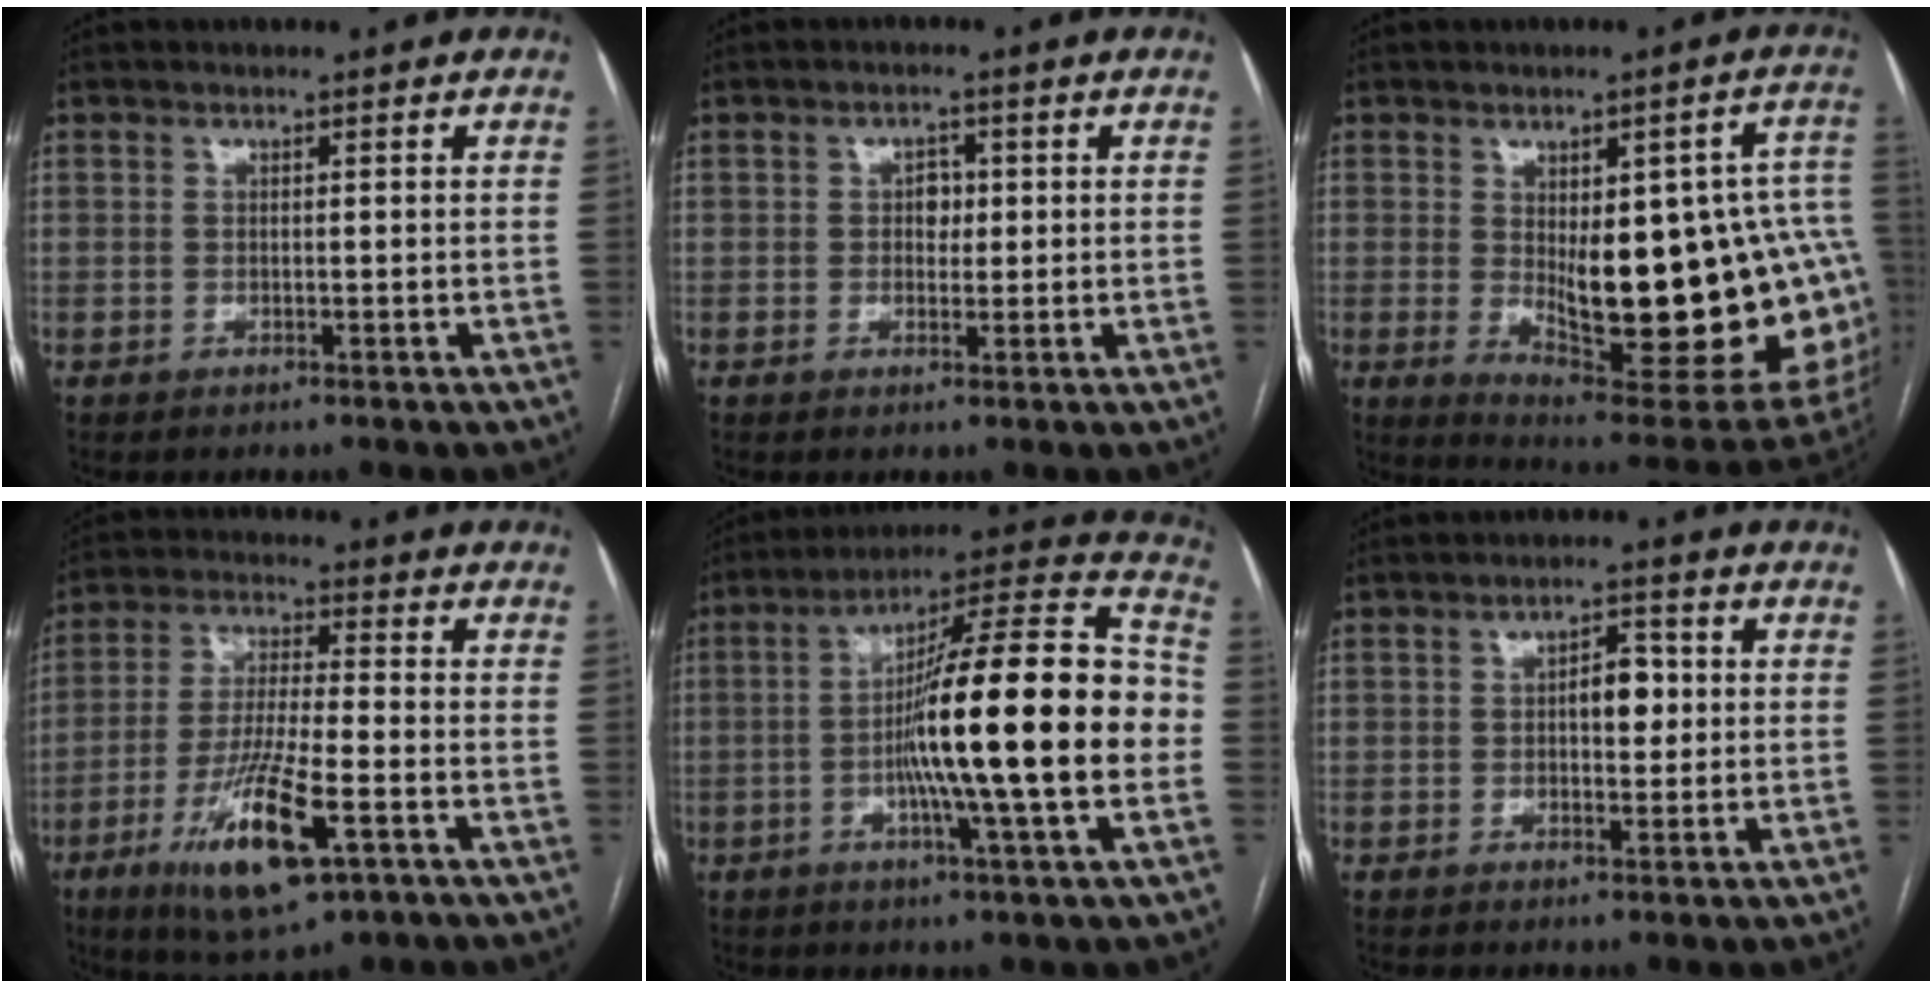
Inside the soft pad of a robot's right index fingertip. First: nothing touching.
{"total": 2.3, "force": [0.2, 1.6, 1.6], "torque": [-0.021, 0.004, 0.004]}
{"total": 25.0, "force": [-1.7, 7.7, 23.8], "torque": [-0.232, 0.007, 0.006]}
{"total": 14.3, "force": [-6.3, 2.3, 12.7], "torque": [-0.248, -0.026, -0.107]}
{"total": 22.6, "force": [-2.9, 0.3, 22.4], "torque": [-0.318, 0.017, -0.056]}
{"total": 4.3, "force": [0.3, 2.1, 3.8], "torque": [-0.057, 0.011, 0.006]}